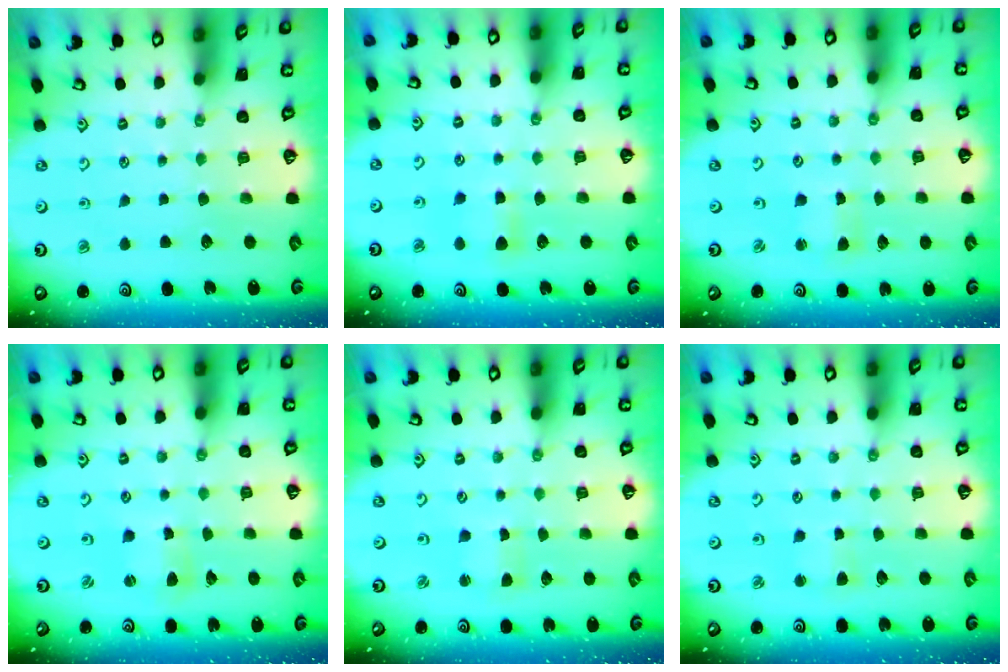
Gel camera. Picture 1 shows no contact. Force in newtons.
{"total": 5.0, "press": 5.0, "slide": 0.7}
{"total": 2.0, "press": 2.0, "slide": 0.3}
{"total": 2.9, "press": 2.9, "slide": 0.3}
{"total": 1.8, "press": 1.7, "slide": 0.4}
{"total": 2.6, "press": 2.6, "slide": 0.4}